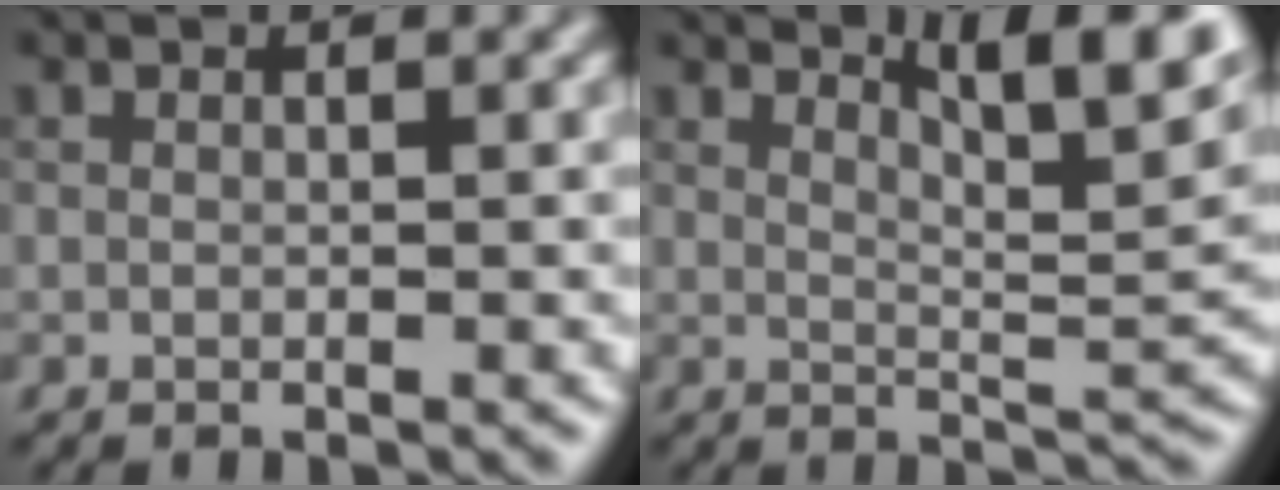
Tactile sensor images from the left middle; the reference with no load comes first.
{"total": 8.2, "force": [5.2, 2.0, 5.9], "torque": [-0.067, 0.010, 0.071]}